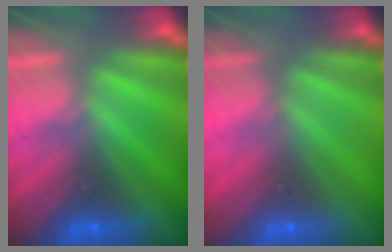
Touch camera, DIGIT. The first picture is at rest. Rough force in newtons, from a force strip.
{"total": 2.9}